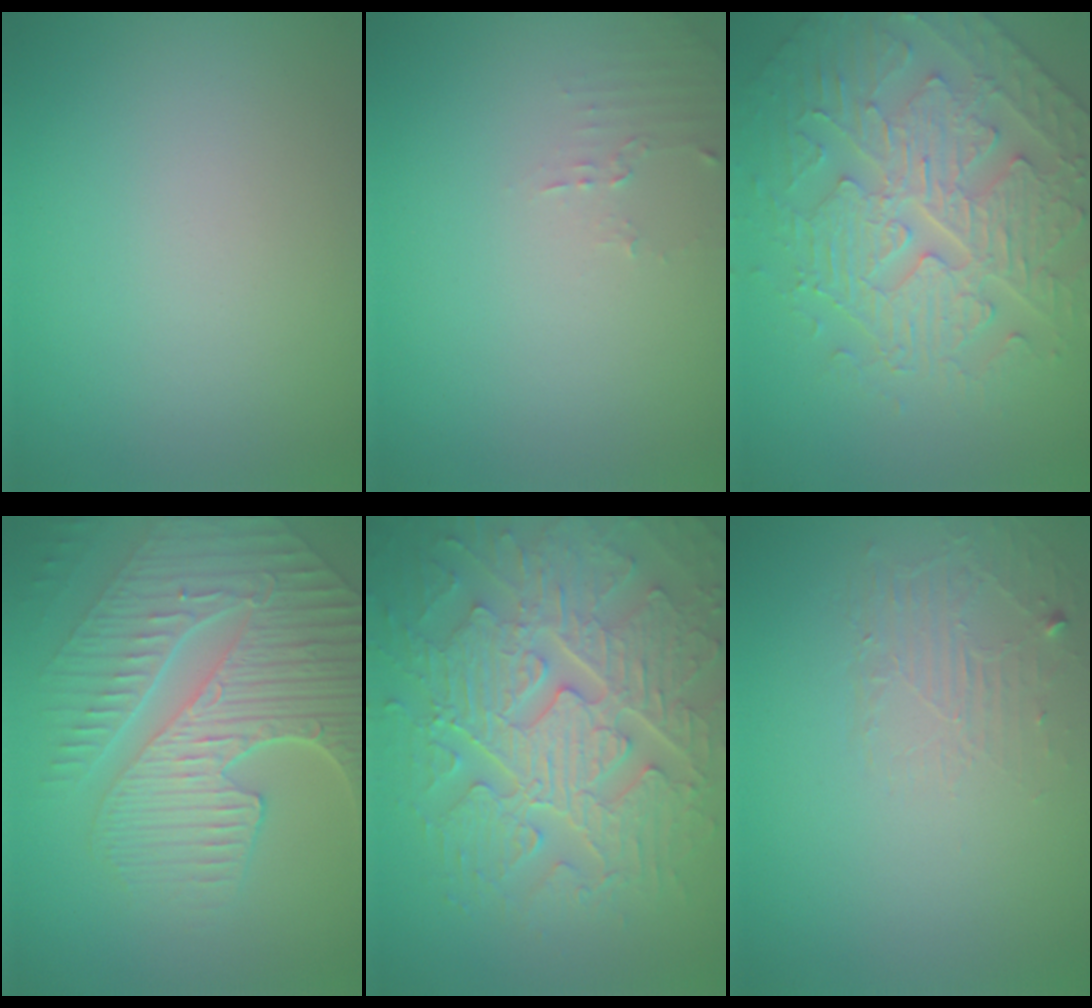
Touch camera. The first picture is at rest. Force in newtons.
{"total": 1.2, "press": 1.2, "slide": 0.4}
{"total": 5.5, "press": 5.2, "slide": 1.8}
{"total": 9.3, "press": 6.3, "slide": 6.8}
{"total": 9.2, "press": 6.8, "slide": 6.2}
{"total": 1.8, "press": 0.4, "slide": 1.8}